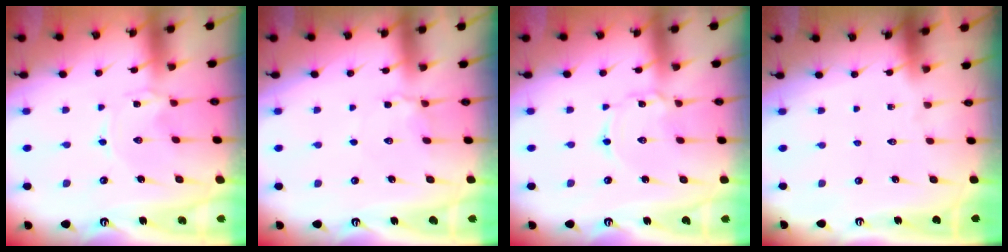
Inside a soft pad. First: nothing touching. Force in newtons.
{"total": 4.1, "press": 4.1, "slide": 0.9}
{"total": 2.0, "press": 2.0, "slide": 0.2}
{"total": 0.0}